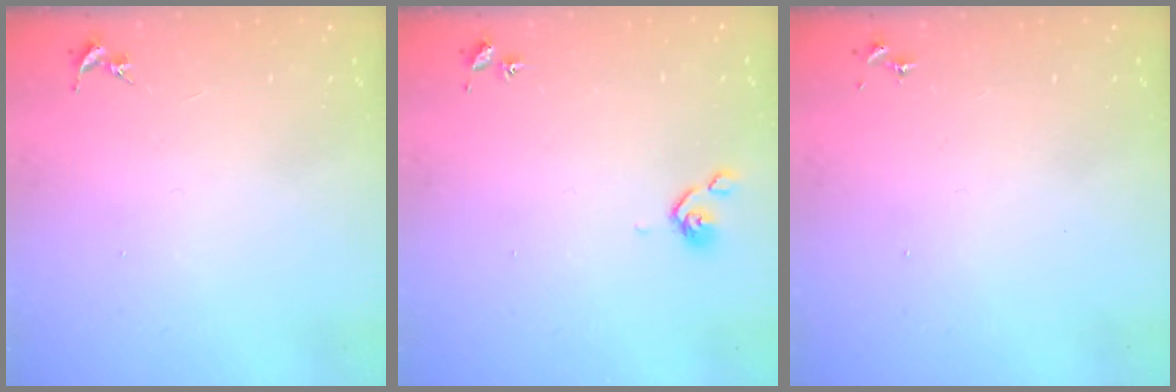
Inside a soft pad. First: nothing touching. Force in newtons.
{"total": 4.6, "press": 4.5, "slide": 1.0}
{"total": 0.0}